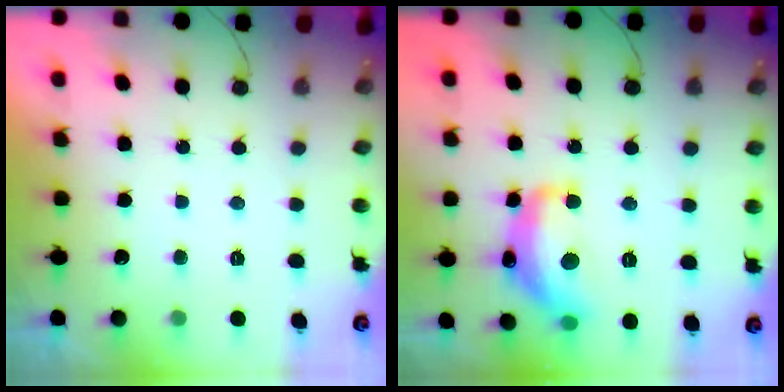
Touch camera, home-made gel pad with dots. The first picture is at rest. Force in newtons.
{"total": 16.3, "press": 16.3, "slide": 1.0}